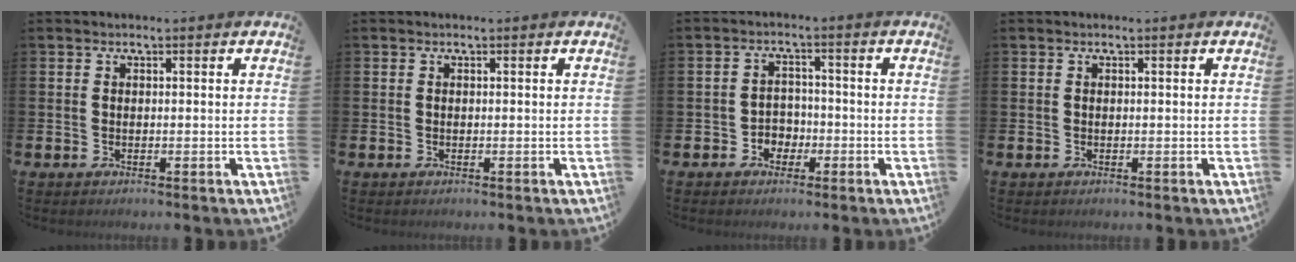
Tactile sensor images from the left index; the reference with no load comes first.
{"total": 0.0}
{"total": 2.9, "force": [-1.6, 2.3, 0.6], "torque": [-0.011, 0.003, -0.040]}
{"total": 0.0}